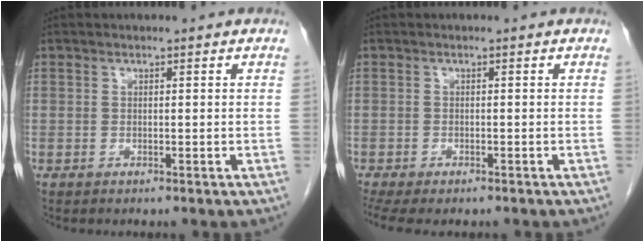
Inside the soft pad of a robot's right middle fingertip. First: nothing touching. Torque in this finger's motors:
{"motor_torque": [0.61, -0.43, 0.15, 0.10]}